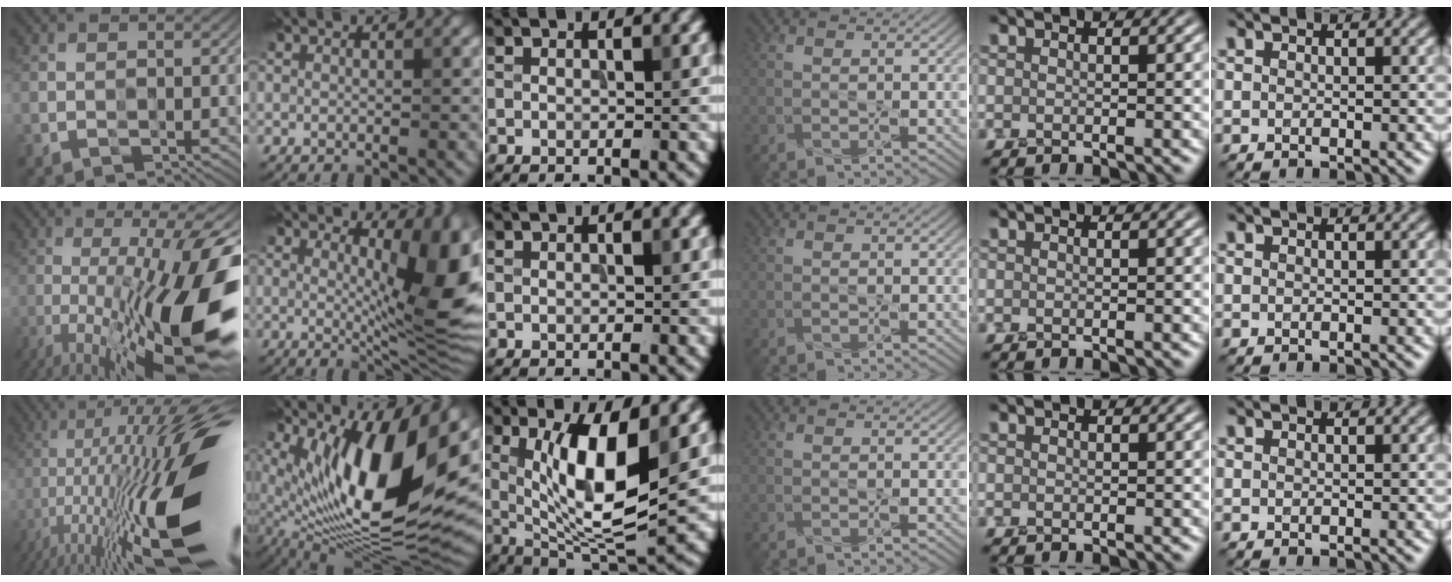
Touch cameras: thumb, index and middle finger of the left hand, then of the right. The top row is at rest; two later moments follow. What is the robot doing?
{"motion": "press", "object": "grip strengthener"}